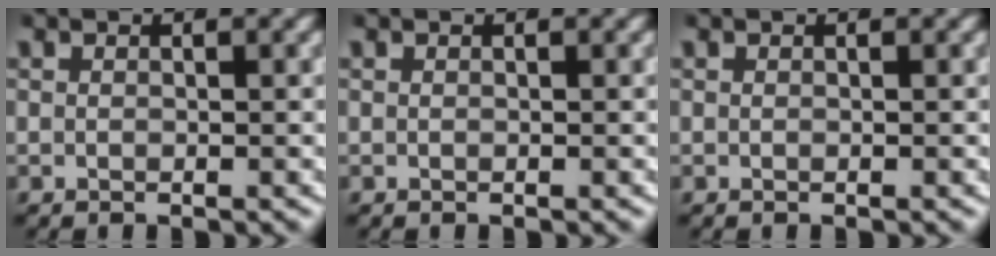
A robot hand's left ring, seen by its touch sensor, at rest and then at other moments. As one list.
[{"total": 0.0}, {"total": 0.0}]